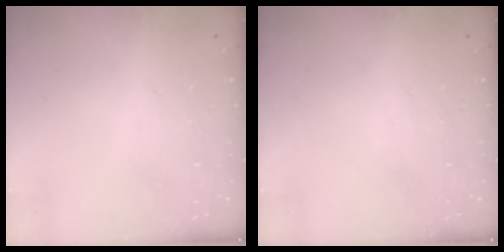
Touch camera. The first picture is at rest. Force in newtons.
{"total": 0.0}